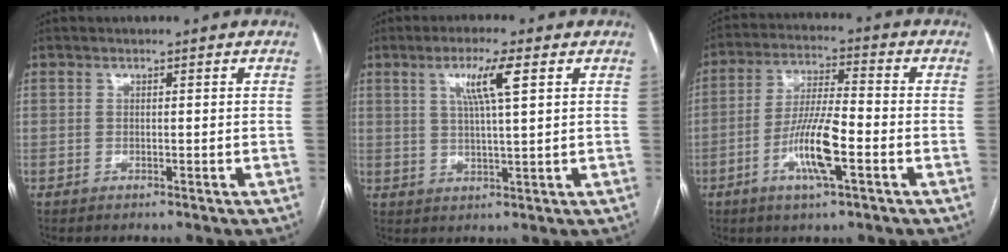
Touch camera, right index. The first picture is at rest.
{"total": 6.3, "force": [2.6, 0.1, 5.8], "torque": [-0.107, 0.003, 0.046]}
{"total": 10.0, "force": [-3.6, 1.3, 9.2], "torque": [-0.178, -0.003, -0.068]}